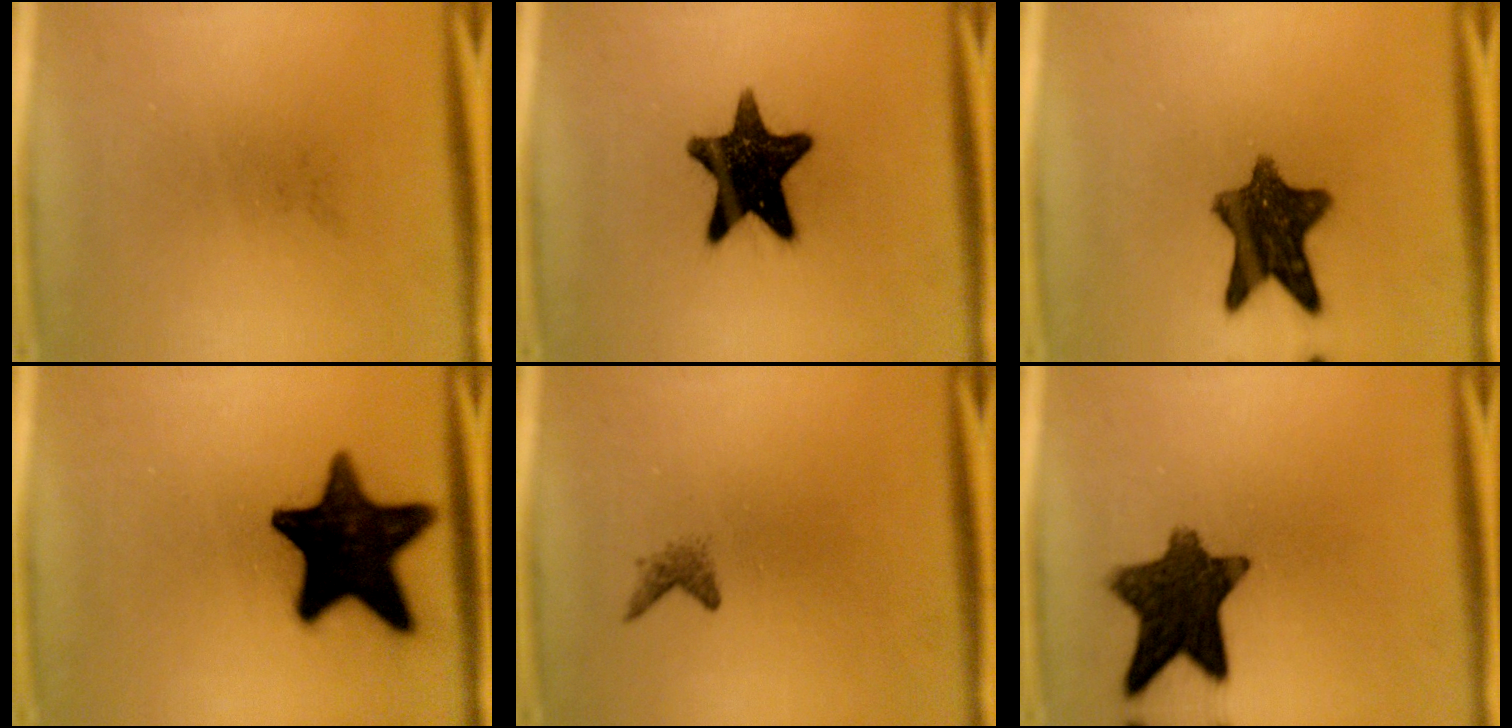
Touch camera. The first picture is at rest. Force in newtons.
{"total": 14.9}
{"total": 10.6}
{"total": 18.4}
{"total": 1.2}
{"total": 11.5}